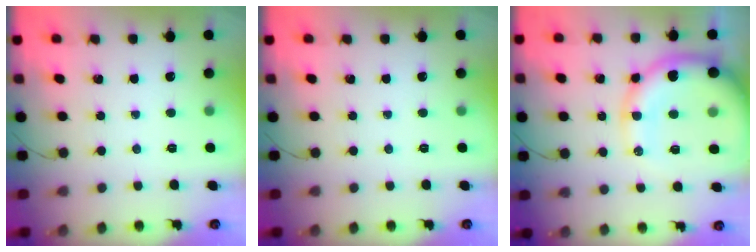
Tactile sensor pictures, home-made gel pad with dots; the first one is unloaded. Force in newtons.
{"total": 0.0}
{"total": 17.3, "press": 17.0, "slide": 3.6}